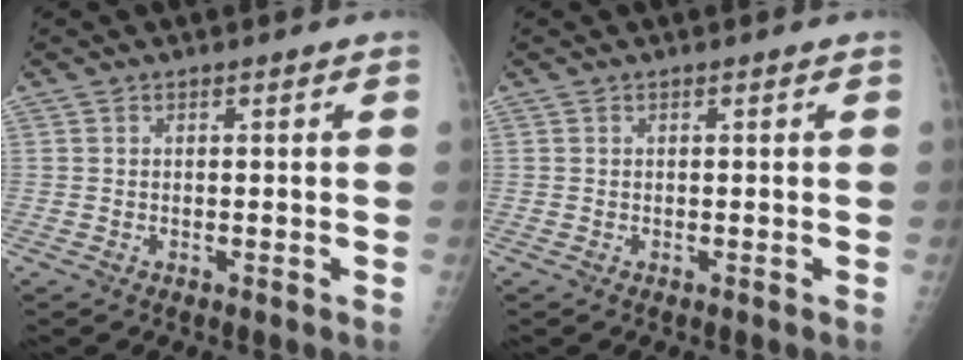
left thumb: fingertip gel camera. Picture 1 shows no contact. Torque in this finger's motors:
{"motor_torque": [-0.11, 0.10, -0.02, -0.02, 0.00]}